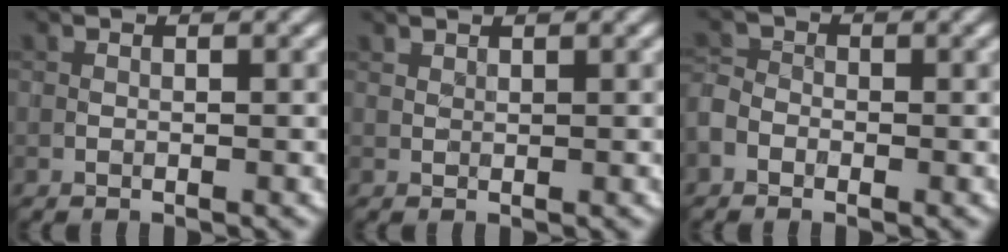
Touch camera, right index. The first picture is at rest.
{"total": 0.7, "force": [0.7, 0.0, -0.1], "torque": [-0.001, -0.001, 0.015]}
{"total": 1.9, "force": [-1.1, 1.4, 0.8], "torque": [-0.014, 0.001, -0.031]}